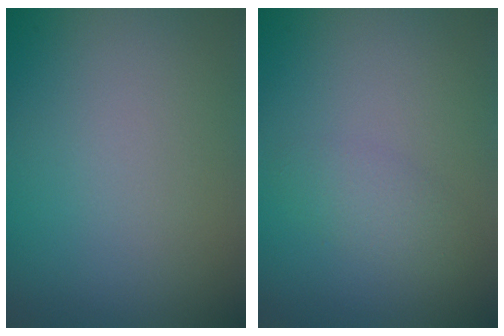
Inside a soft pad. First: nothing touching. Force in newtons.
{"total": 1.7, "press": 1.7, "slide": 0.1}